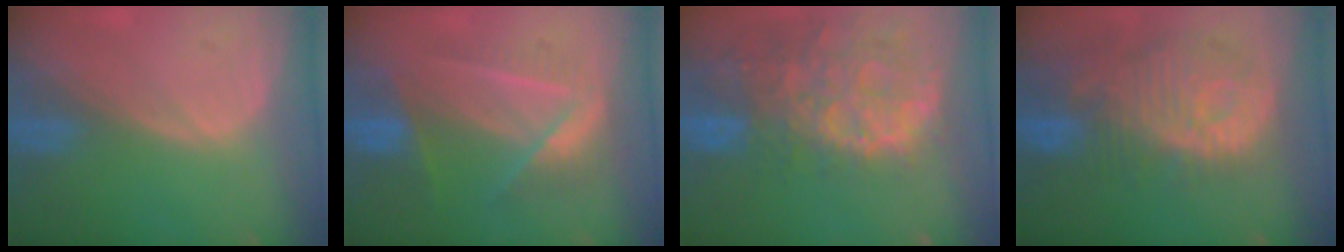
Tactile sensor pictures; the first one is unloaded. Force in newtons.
{"total": 7.1, "press": 6.8, "slide": 2.2}
{"total": 13.6, "press": 11.0, "slide": 7.9}
{"total": 12.3, "press": 11.0, "slide": 5.4}